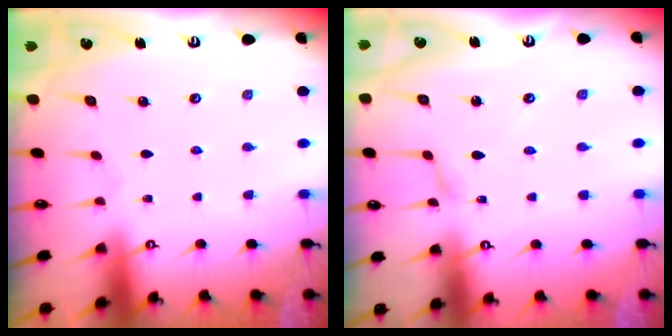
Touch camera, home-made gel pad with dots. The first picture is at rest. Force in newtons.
{"total": 2.4, "press": 2.4, "slide": 0.2}